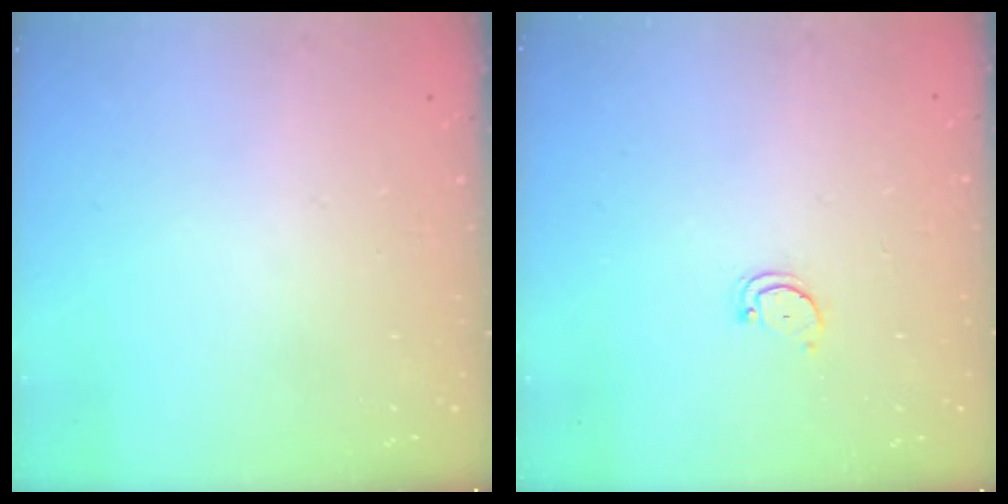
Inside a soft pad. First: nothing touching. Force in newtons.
{"total": 2.3, "press": 2.3, "slide": 0.2}